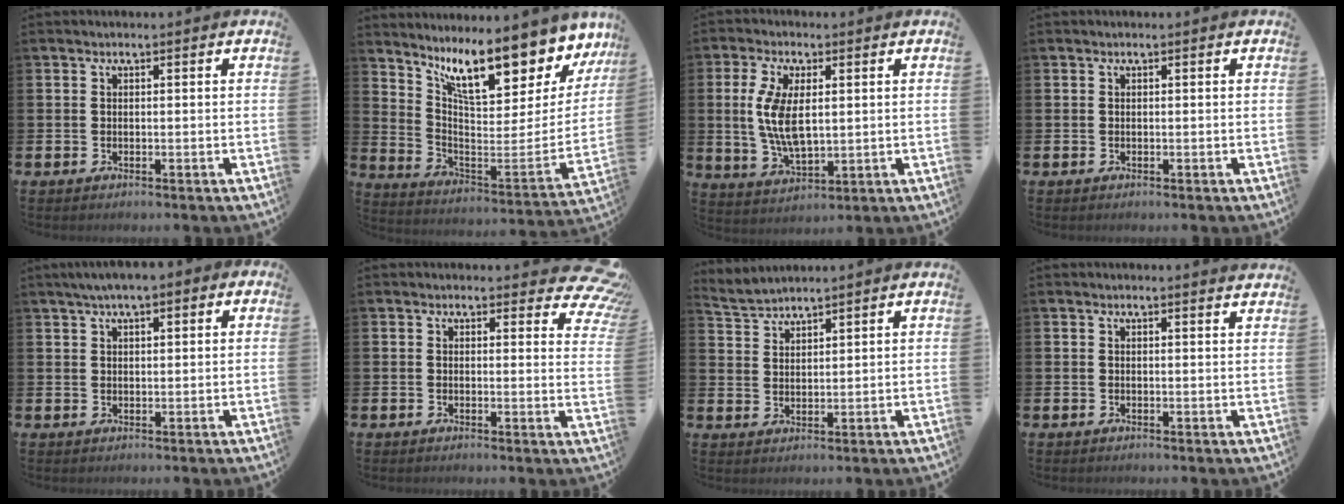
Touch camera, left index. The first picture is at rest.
{"total": 13.7, "force": [10.4, 4.6, 7.6], "torque": [-0.146, -0.083, 0.177]}
{"total": 7.6, "force": [1.4, 3.6, 6.5], "torque": [-0.134, 0.000, 0.020]}
{"total": 0.0}
{"total": 3.3, "force": [2.2, 1.1, 2.2], "torque": [-0.045, 0.005, 0.039]}
{"total": 3.5, "force": [2.9, 1.4, 1.2], "torque": [-0.008, -0.020, 0.047]}
{"total": 2.9, "force": [2.9, 0.0, -0.4], "torque": [-0.009, -0.014, 0.055]}
{"total": 0.9, "force": [0.9, -0.2, 0.0], "torque": [0.010, -0.007, 0.014]}